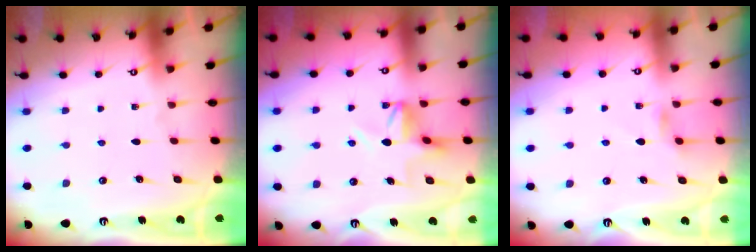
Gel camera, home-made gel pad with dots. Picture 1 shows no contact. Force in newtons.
{"total": 5.8, "press": 5.7, "slide": 0.7}
{"total": 3.1, "press": 3.1, "slide": 0.4}